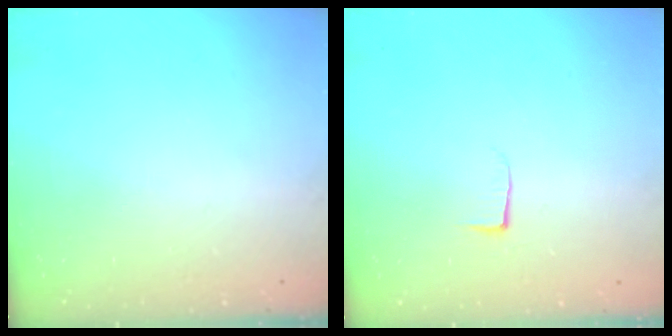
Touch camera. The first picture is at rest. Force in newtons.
{"total": 3.8, "press": 3.8, "slide": 0.5}